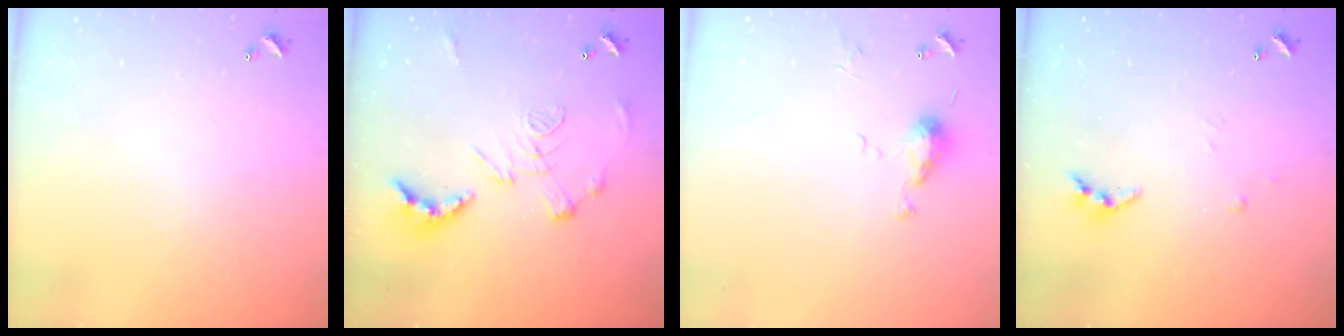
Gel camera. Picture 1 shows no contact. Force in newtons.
{"total": 2.9, "press": 2.3, "slide": 1.7}
{"total": 5.0, "press": 5.0, "slide": 0.7}
{"total": 4.3, "press": 4.3, "slide": 0.4}